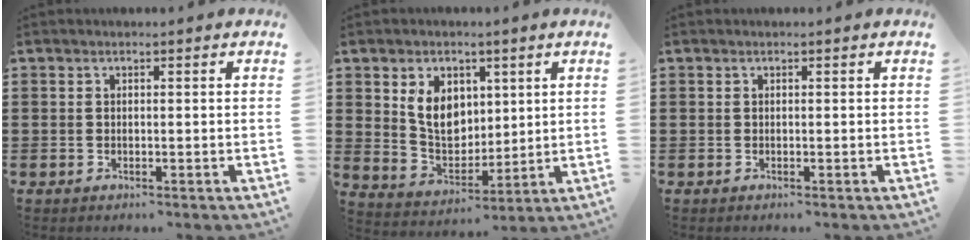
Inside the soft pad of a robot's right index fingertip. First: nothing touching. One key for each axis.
{"total": 7.3, "fx": 2.3, "fy": 5.4, "fz": 4.3, "tx": -0.085, "ty": 0.009, "tz": 0.041}
{"total": 0.0}